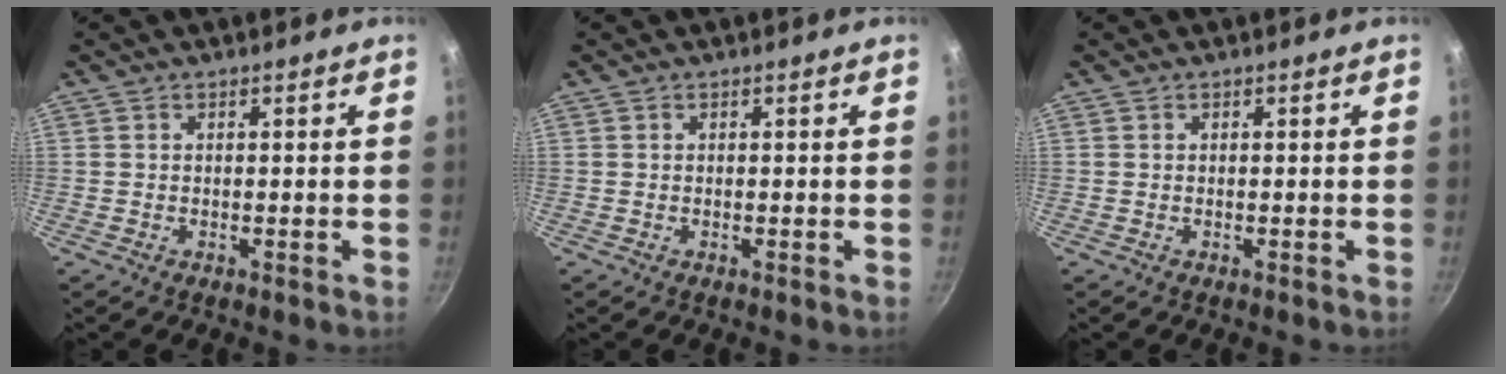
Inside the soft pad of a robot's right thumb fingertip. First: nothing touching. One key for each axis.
{"total": 0.0}
{"total": 0.0}